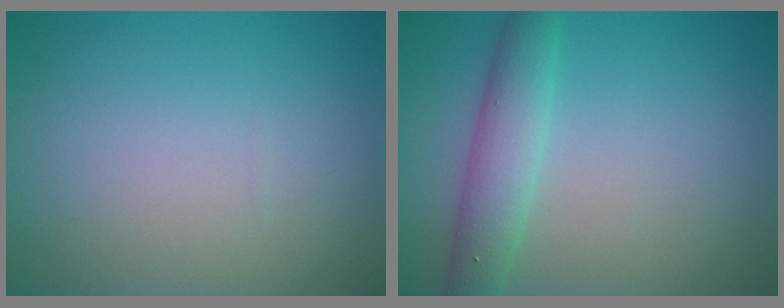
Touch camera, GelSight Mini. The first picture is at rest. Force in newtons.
{"total": 3.8, "press": 3.8, "slide": 0.1}